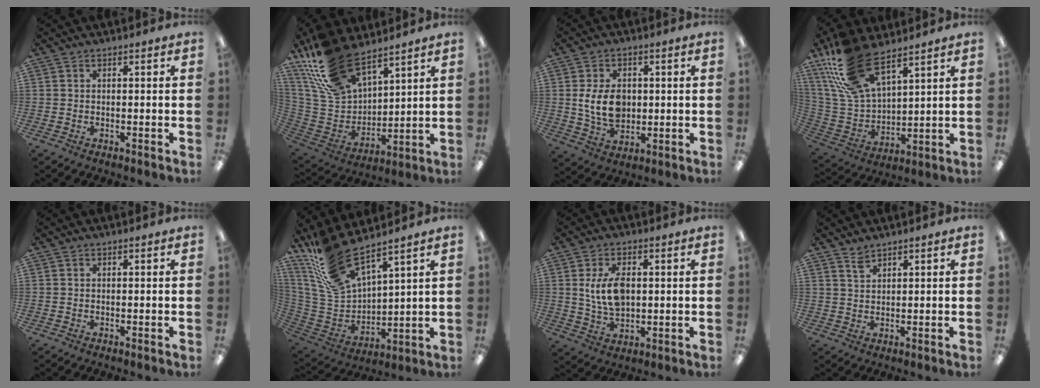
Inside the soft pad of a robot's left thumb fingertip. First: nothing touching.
{"total": 20.5, "force": [14.6, 10.0, 10.4], "torque": [-0.241, -0.073, 0.274]}
{"total": 9.7, "force": [1.0, 6.9, 6.8], "torque": [-0.139, 0.002, 0.016]}
{"total": 20.0, "force": [13.3, 9.3, 11.8], "torque": [-0.271, -0.052, 0.243]}
{"total": 0.0}
{"total": 17.3, "force": [14.2, 5.0, 8.6], "torque": [-0.217, -0.093, 0.258]}
{"total": 8.8, "force": [1.7, 5.4, 6.8], "torque": [-0.130, 0.002, 0.027]}
{"total": 2.5, "force": [2.2, 0.7, 0.8], "torque": [-0.019, -0.003, 0.043]}